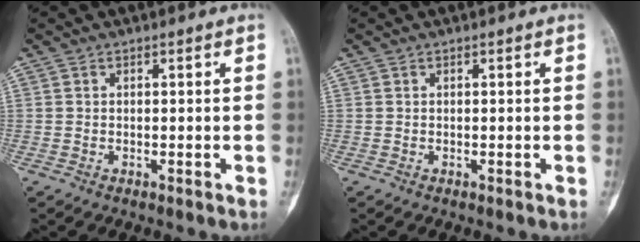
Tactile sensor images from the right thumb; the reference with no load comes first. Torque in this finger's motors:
{"motor_torque": [-0.09, -0.03, 0.23, -0.15, 0.00]}